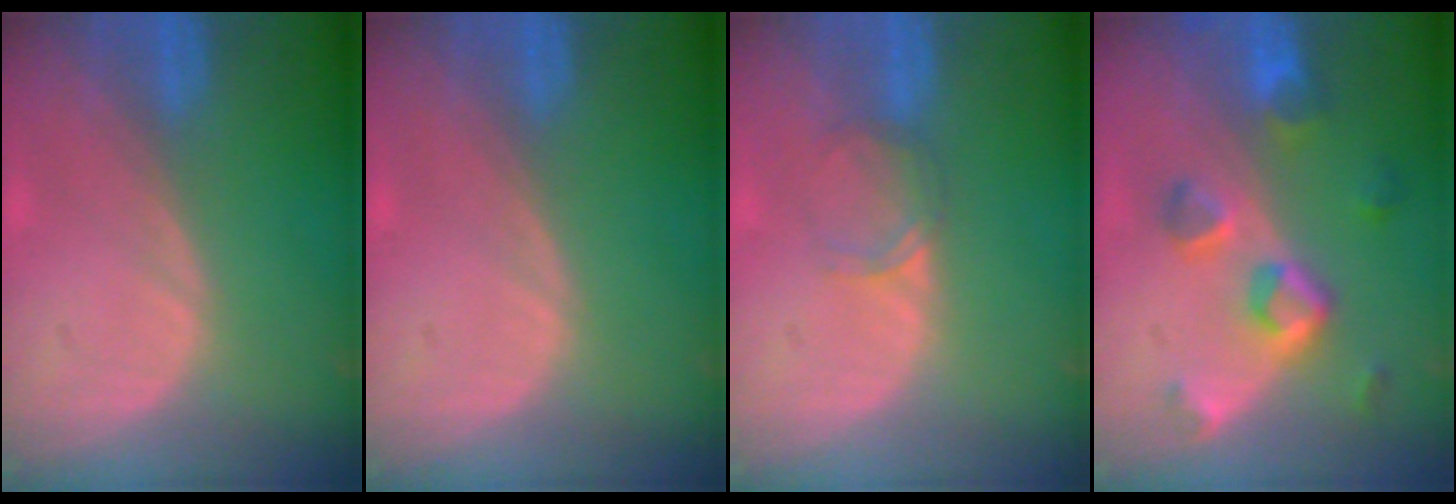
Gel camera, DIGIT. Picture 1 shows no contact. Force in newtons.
{"total": 0.0}
{"total": 2.2, "press": 2.2, "slide": 0.2}
{"total": 7.7, "press": 7.0, "slide": 3.3}